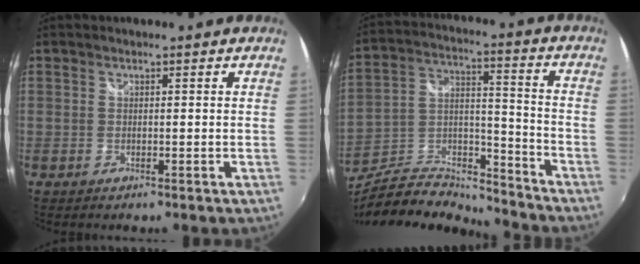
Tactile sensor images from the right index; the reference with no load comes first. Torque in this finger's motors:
{"motor_torque": [-1.54, -0.60, -0.79, -0.21]}